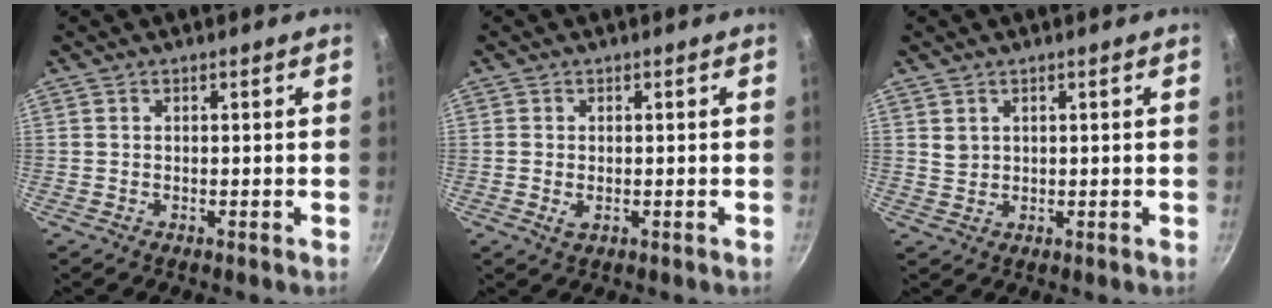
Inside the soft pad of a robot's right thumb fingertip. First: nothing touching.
{"total": 1.8, "force": [-0.4, 1.1, 1.4], "torque": [-0.028, -0.003, -0.005]}
{"total": 1.9, "force": [1.0, 1.4, 0.7], "torque": [-0.005, -0.001, 0.022]}